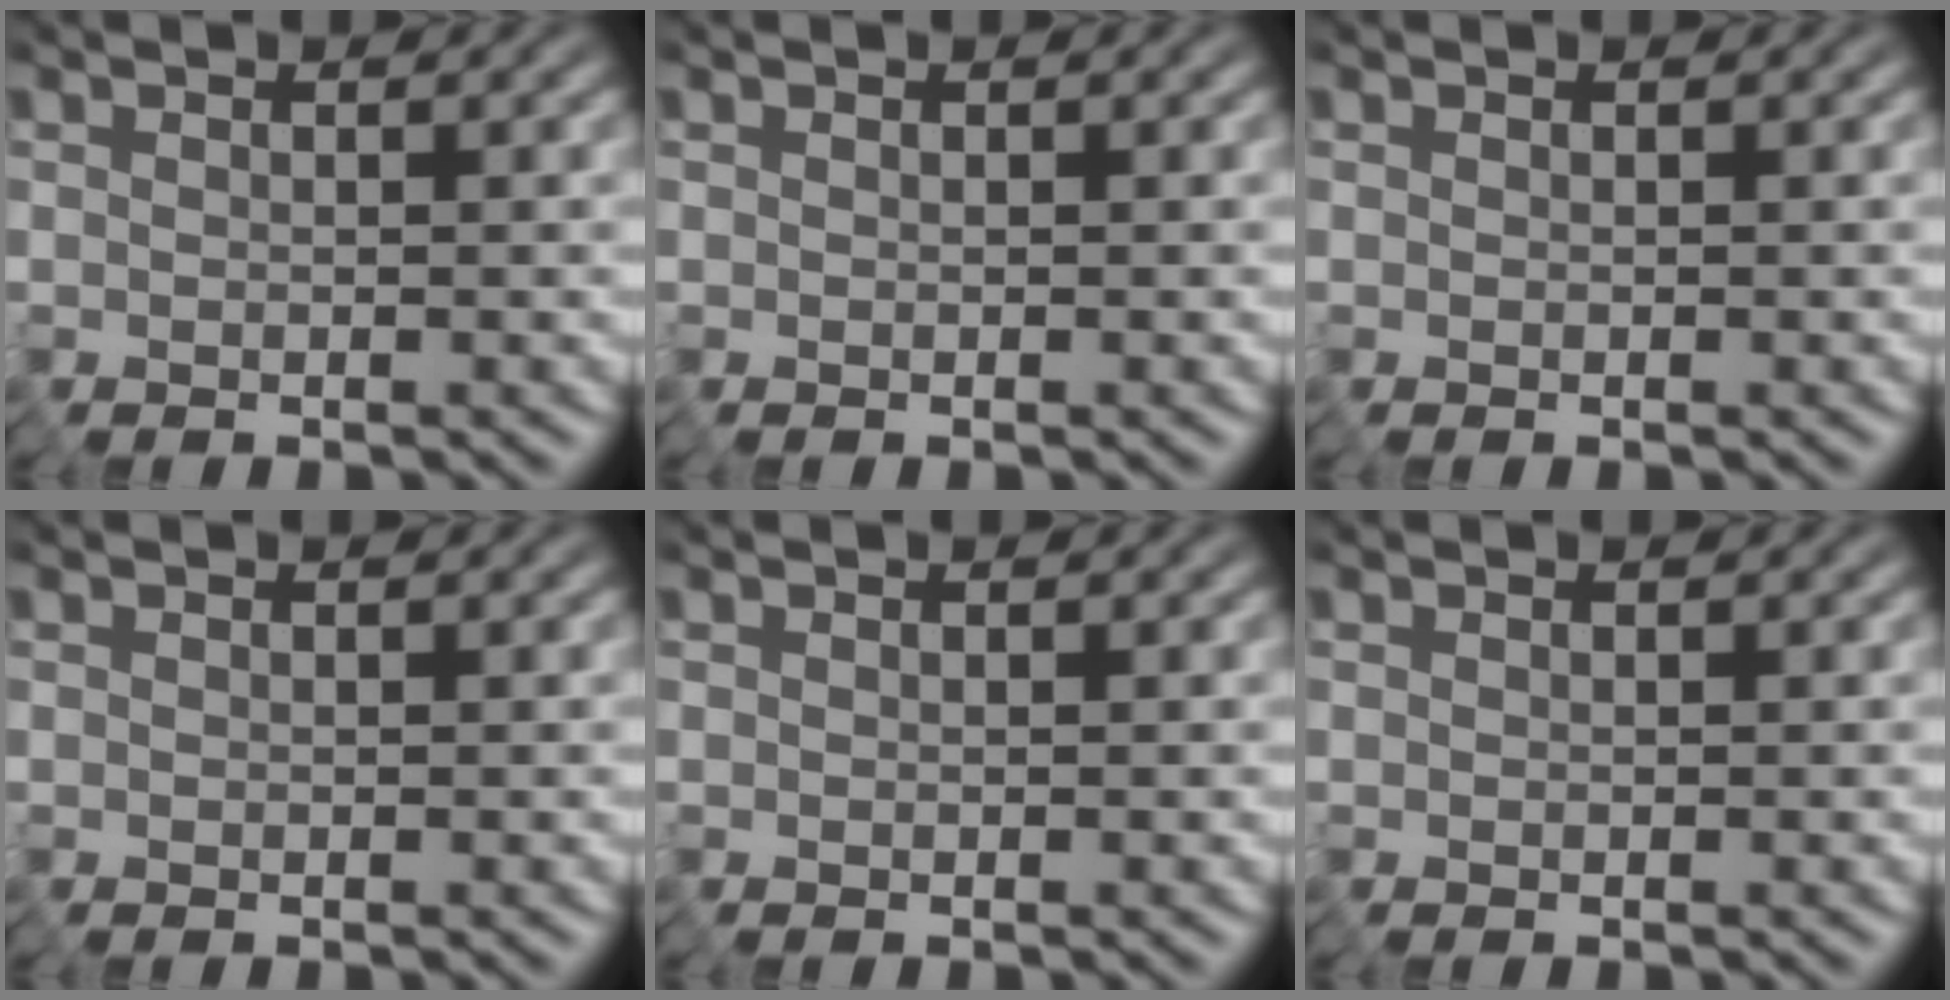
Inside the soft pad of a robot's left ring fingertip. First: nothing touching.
{"total": 0.0}
{"total": 0.0}
{"total": 0.0}
{"total": 0.0}
{"total": 0.0}